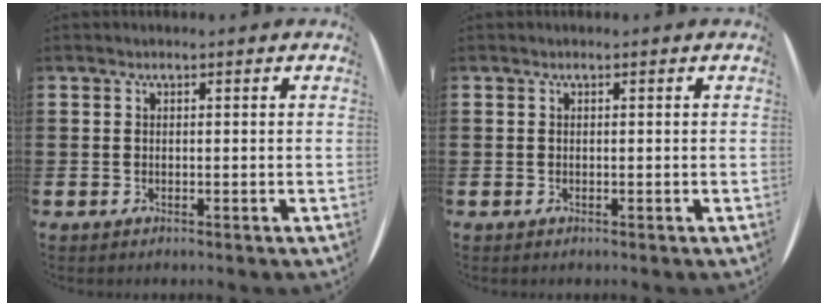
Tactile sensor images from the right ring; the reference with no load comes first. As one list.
[{"total": 0.0}]